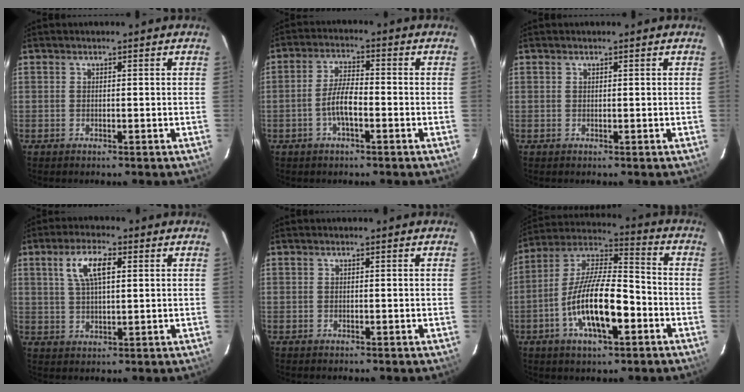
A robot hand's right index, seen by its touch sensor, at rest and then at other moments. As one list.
[{"total": 5.3, "force": [-2.0, 1.4, 4.7], "torque": [-0.097, 0.008, -0.038]}, {"total": 0.0}, {"total": 7.1, "force": [2.6, 2.6, 6.1], "torque": [-0.118, 0.011, 0.050]}, {"total": 0.0}, {"total": 16.3, "force": [-5.7, 5.4, 14.3], "torque": [-0.275, -0.001, -0.104]}]